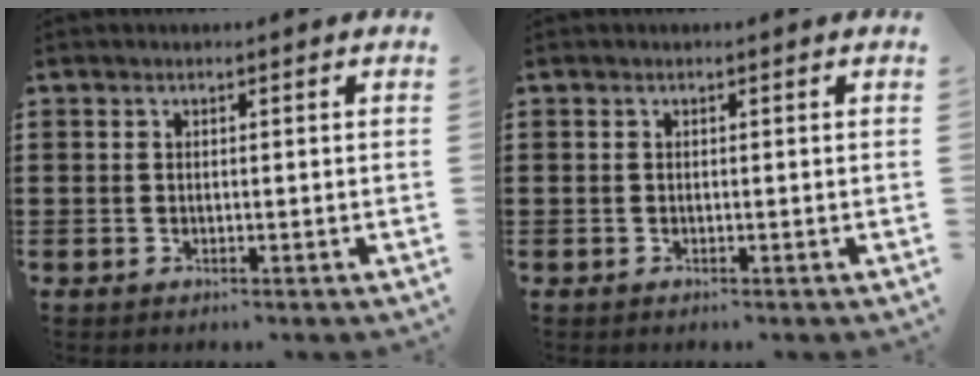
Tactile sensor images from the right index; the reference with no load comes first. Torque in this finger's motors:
{"motor_torque": [0.05, -0.03, 0.00, -0.01]}